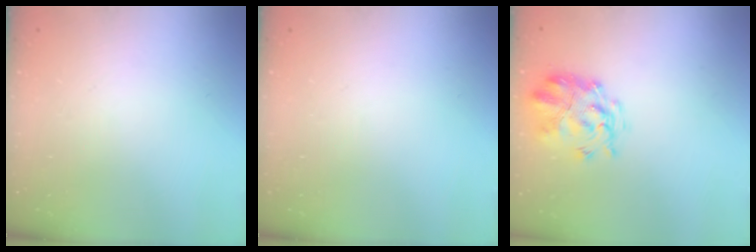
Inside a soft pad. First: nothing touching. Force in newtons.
{"total": 0.0}
{"total": 4.0, "press": 3.7, "slide": 1.5}